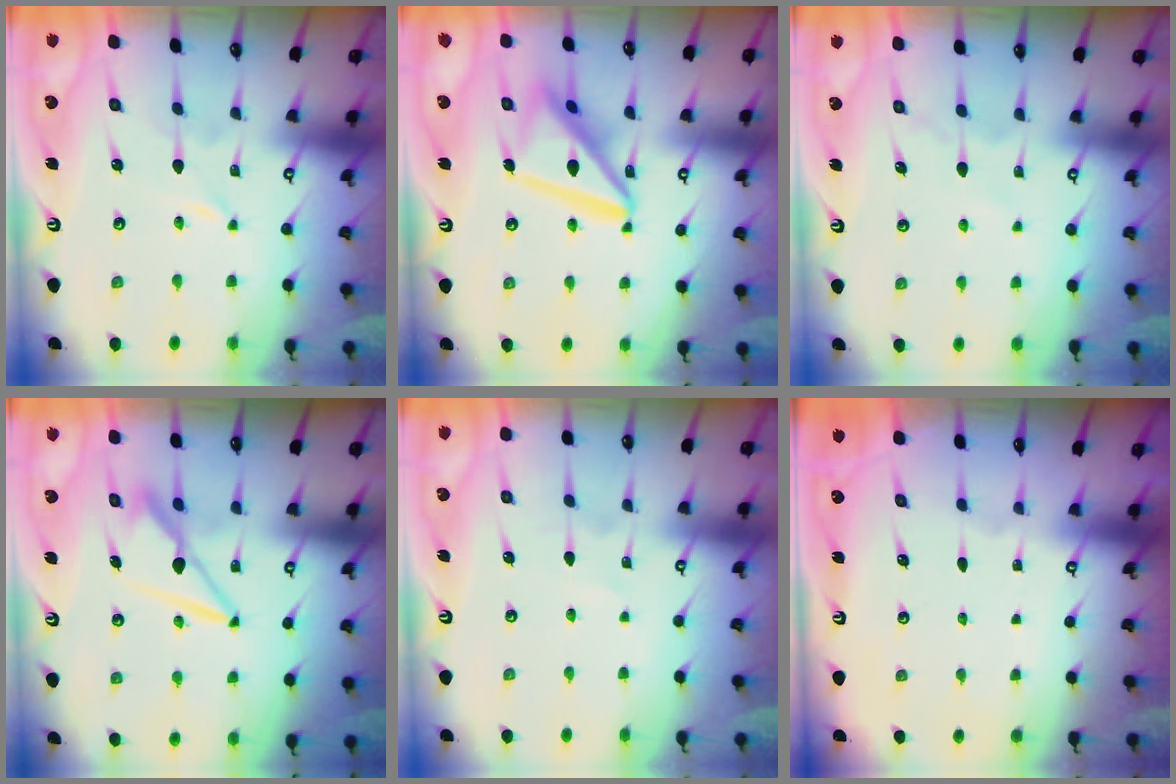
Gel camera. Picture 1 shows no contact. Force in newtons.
{"total": 15.9, "press": 15.8, "slide": 1.8}
{"total": 5.5, "press": 5.5, "slide": 0.5}
{"total": 8.2, "press": 8.1, "slide": 0.9}
{"total": 2.6, "press": 2.6, "slide": 0.3}
{"total": 0.0}